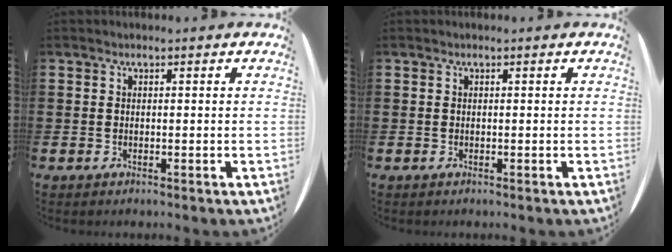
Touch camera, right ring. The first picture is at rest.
{"total": 0.0}